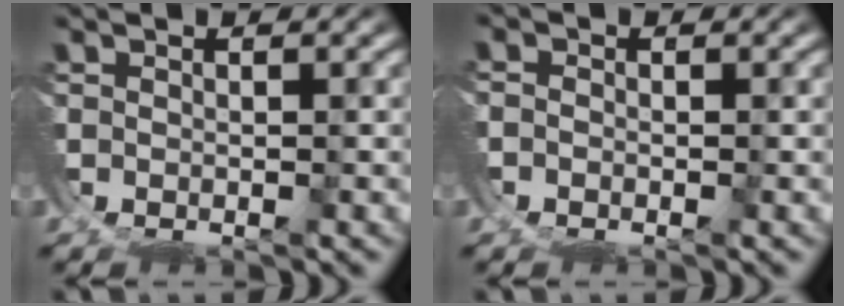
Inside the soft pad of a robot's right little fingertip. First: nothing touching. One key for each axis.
{"total": 0.8, "fx": -0.4, "fy": 0.7, "fz": 0.2, "tx": -0.005, "ty": 0.001, "tz": -0.013}